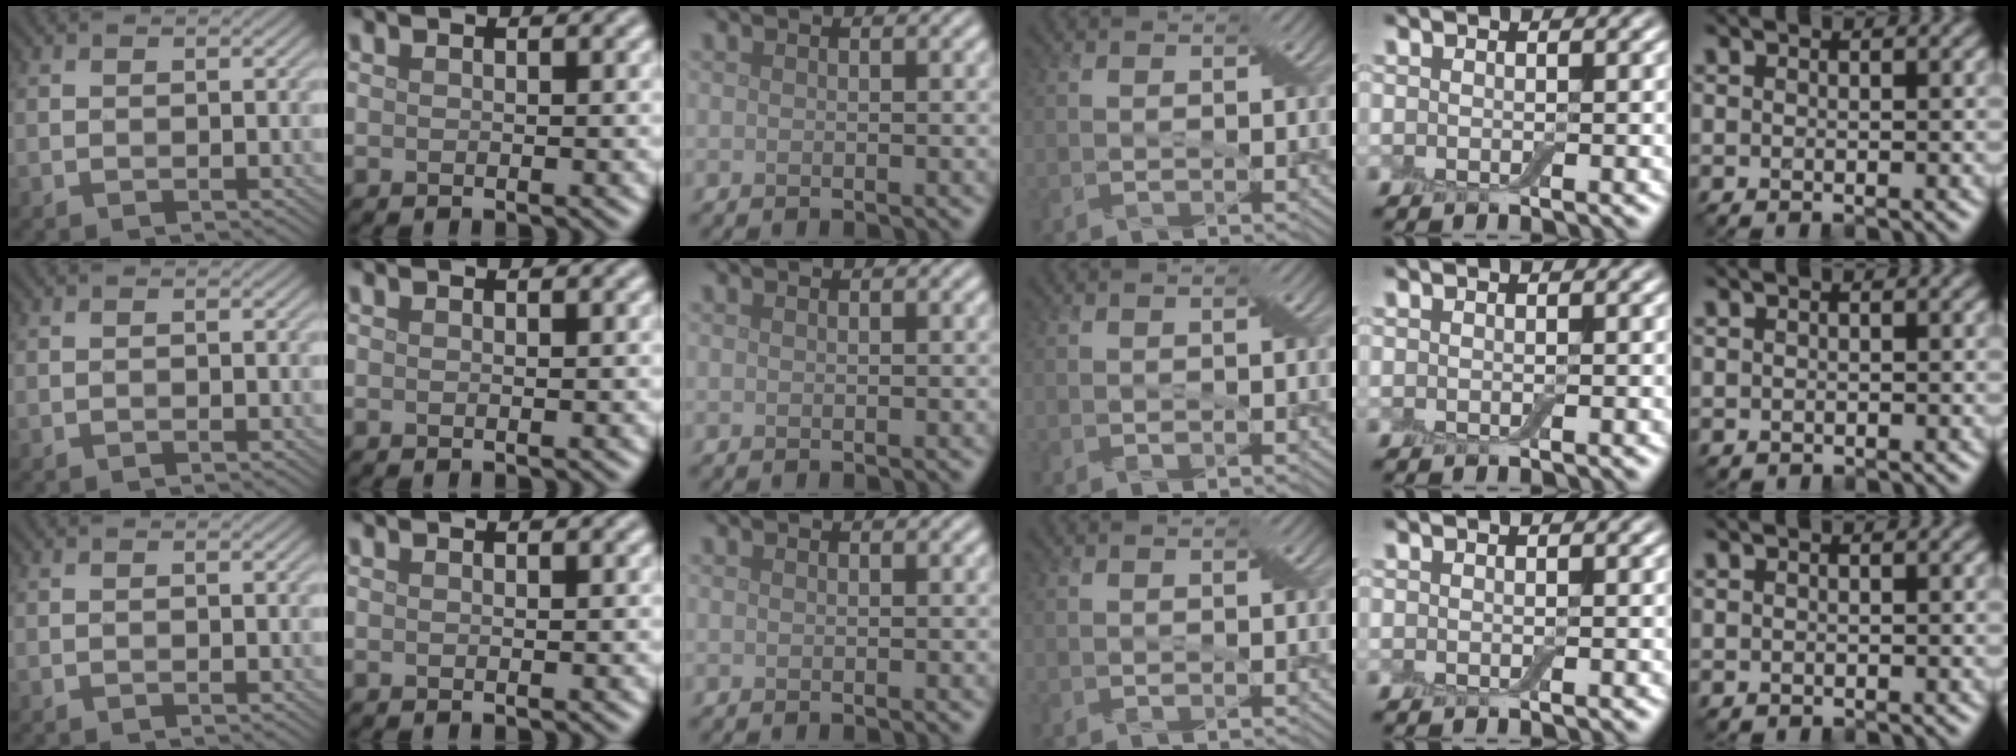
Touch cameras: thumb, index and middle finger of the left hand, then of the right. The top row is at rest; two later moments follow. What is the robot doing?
{"motion": "insert", "object": "backpack"}